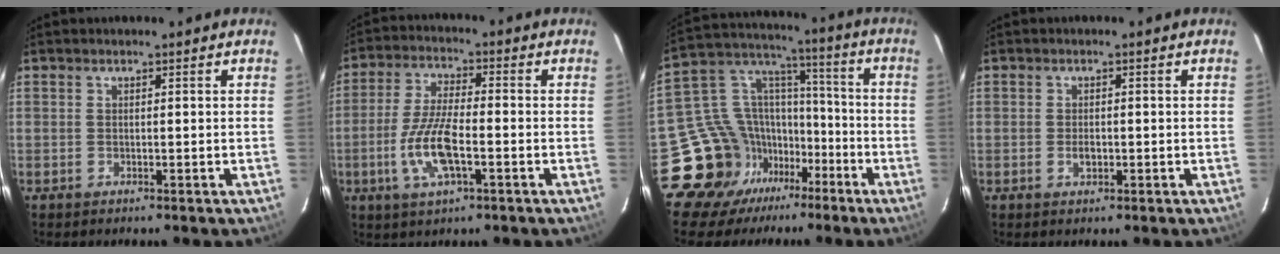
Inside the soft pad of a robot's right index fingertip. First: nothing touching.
{"total": 10.3, "force": [-3.3, 3.0, 9.3], "torque": [-0.195, -0.003, -0.066]}
{"total": 15.0, "force": [-9.7, 11.3, 2.4], "torque": [-0.070, 0.071, -0.165]}
{"total": 1.8, "force": [-0.4, 1.1, 1.4], "torque": [-0.025, 0.001, -0.008]}